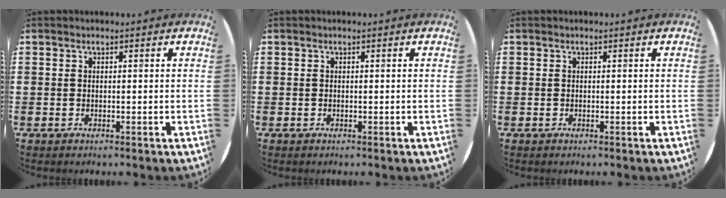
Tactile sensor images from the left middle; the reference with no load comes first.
{"total": 0.0}
{"total": 0.0}